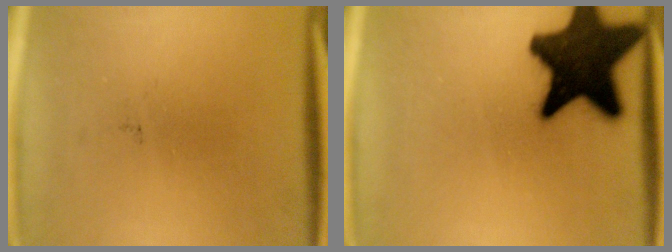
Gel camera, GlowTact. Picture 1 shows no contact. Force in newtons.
{"total": 19.0}